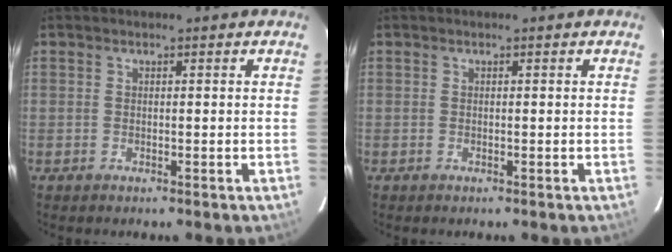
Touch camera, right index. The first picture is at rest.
{"total": 0.0}